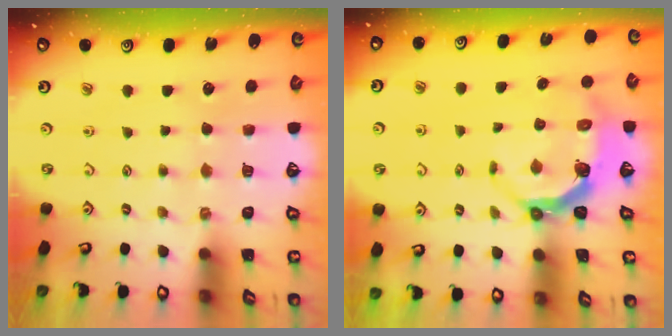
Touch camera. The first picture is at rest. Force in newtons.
{"total": 4.8, "press": 3.6, "slide": 3.2}